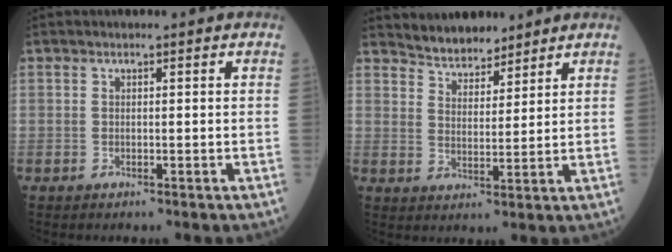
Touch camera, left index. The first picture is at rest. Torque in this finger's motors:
{"motor_torque": [0.00, 0.00, 0.00, -0.01]}